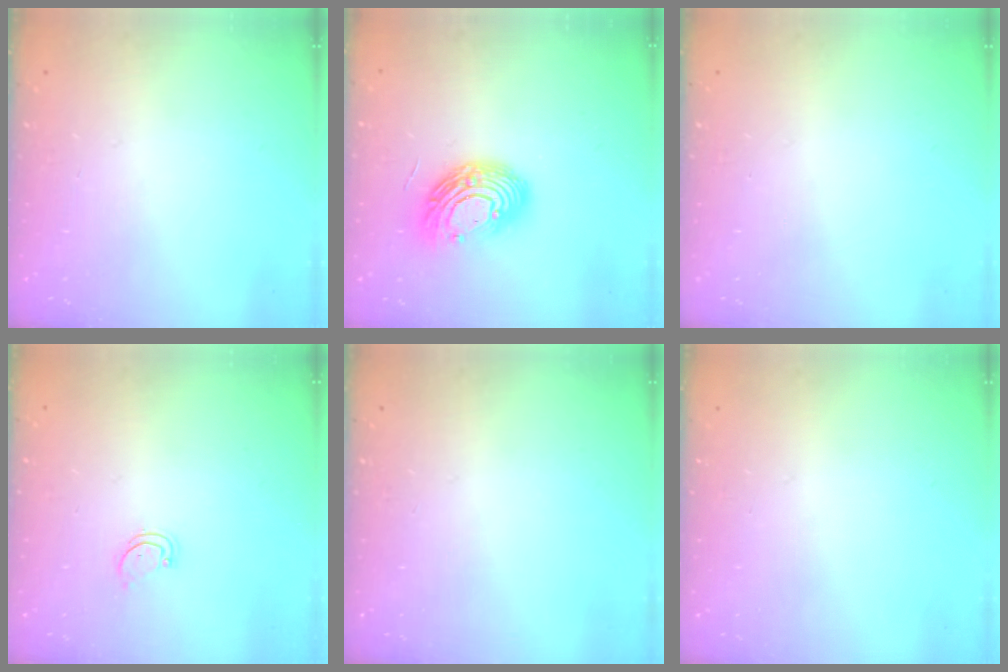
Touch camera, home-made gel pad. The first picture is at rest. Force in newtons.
{"total": 13.7, "press": 13.7, "slide": 0.5}
{"total": 0.0}
{"total": 1.9, "press": 1.9, "slide": 0.2}
{"total": 0.0}
{"total": 0.0}